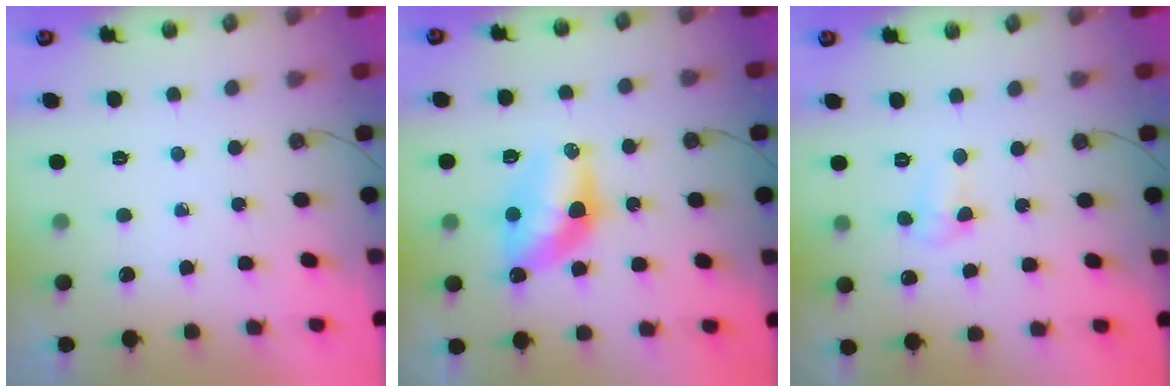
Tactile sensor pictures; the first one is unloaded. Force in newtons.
{"total": 10.8, "press": 10.8, "slide": 0.8}
{"total": 3.4, "press": 3.4, "slide": 0.5}